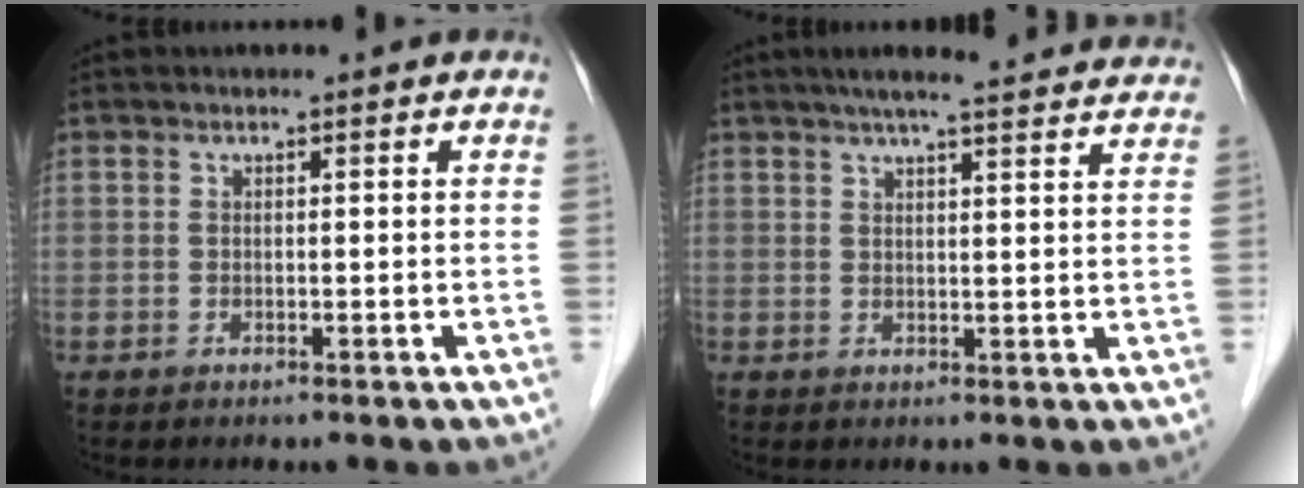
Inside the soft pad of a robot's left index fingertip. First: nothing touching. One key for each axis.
{"total": 16.2, "fx": 14.6, "fy": 1.2, "fz": 7.0, "tx": -0.096, "ty": 0.026, "tz": 0.175}